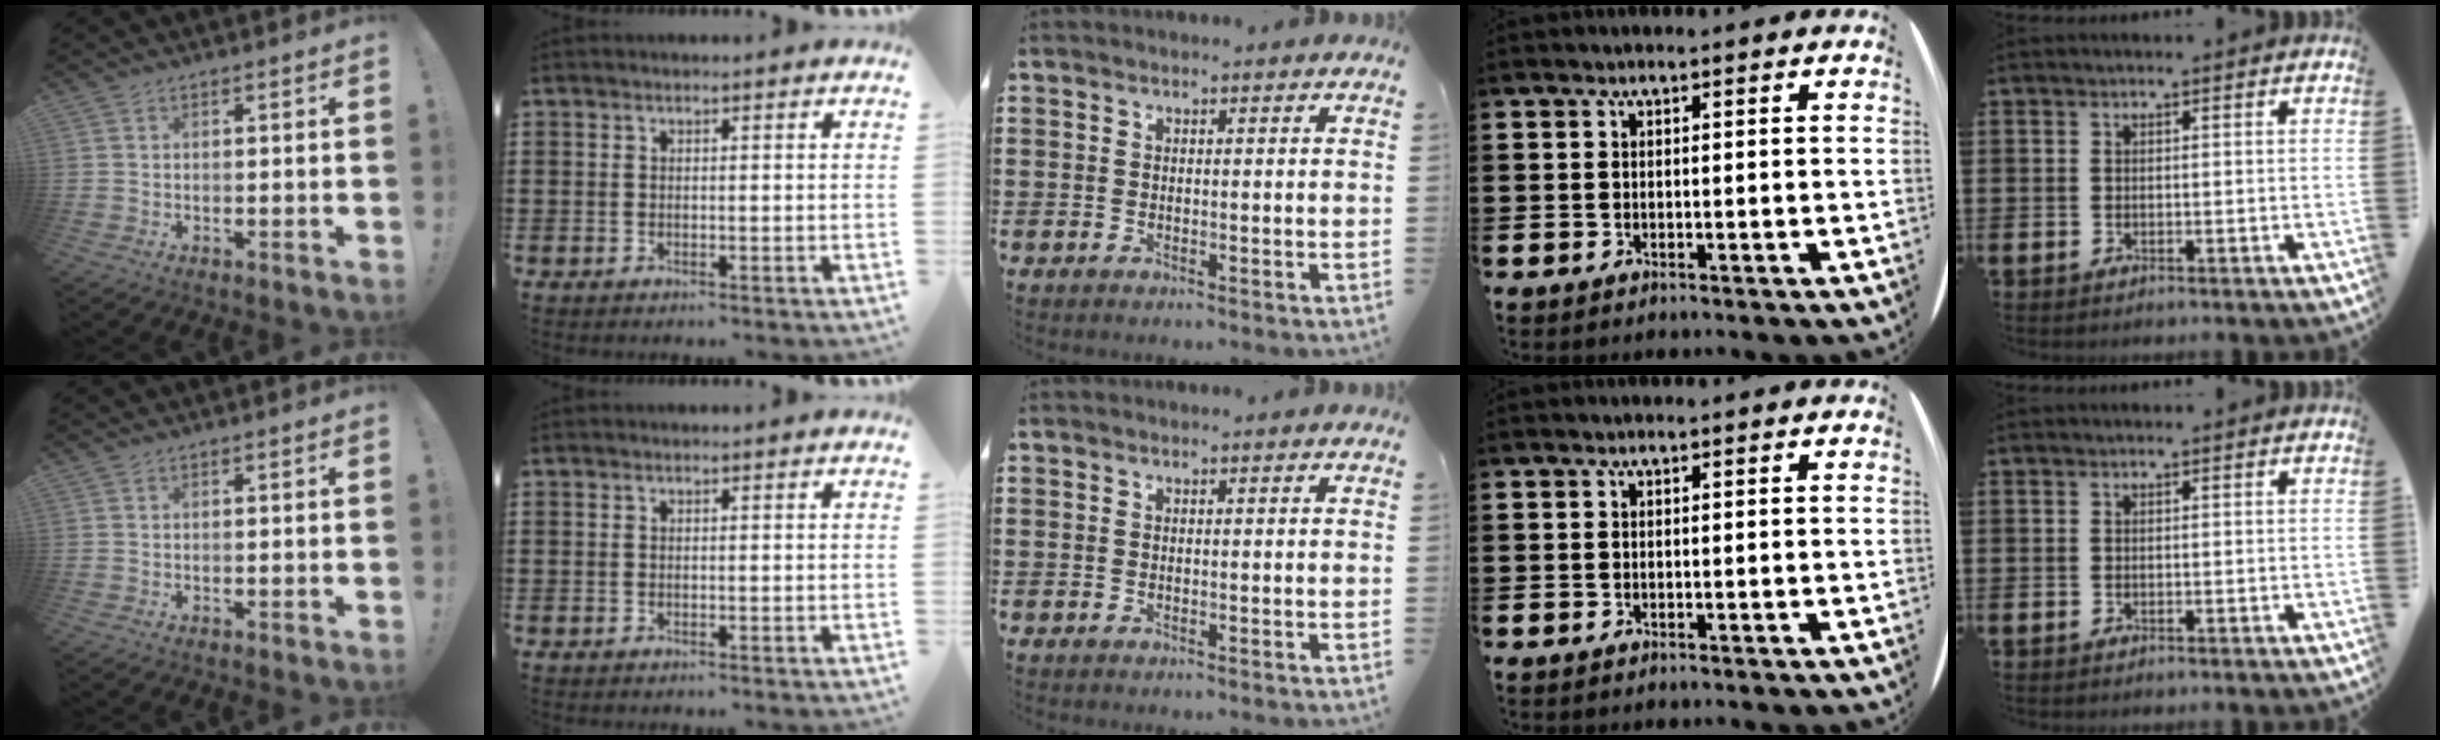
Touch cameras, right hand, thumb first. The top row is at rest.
{}